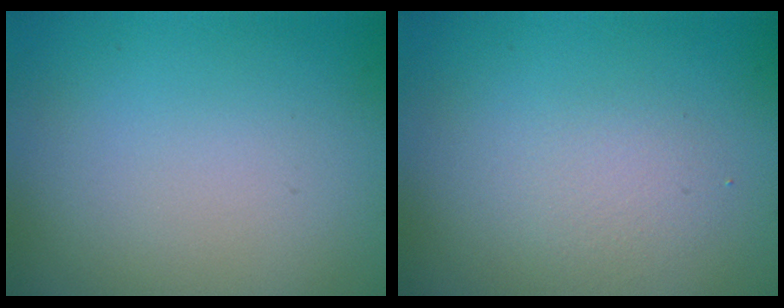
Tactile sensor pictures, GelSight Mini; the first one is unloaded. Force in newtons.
{"total": 1.7, "press": 1.7, "slide": 0.2}